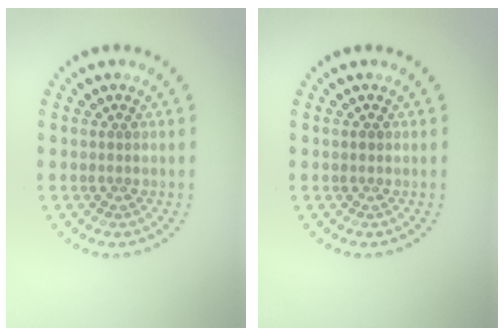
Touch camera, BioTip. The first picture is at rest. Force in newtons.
{"total": 0.7, "press": 0.7, "slide": 0.2}